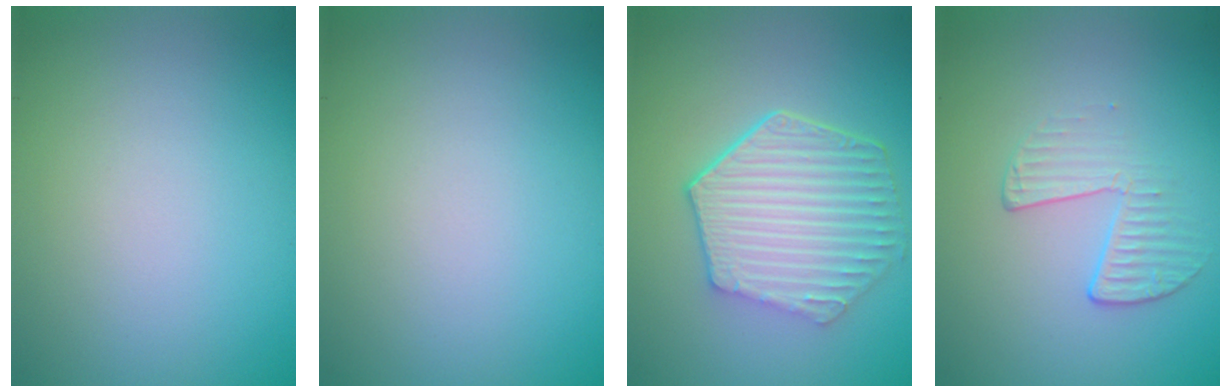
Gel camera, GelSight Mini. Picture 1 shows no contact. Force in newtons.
{"total": 0.0}
{"total": 6.4, "press": 4.9, "slide": 4.2}
{"total": 2.1, "press": 1.0, "slide": 1.8}